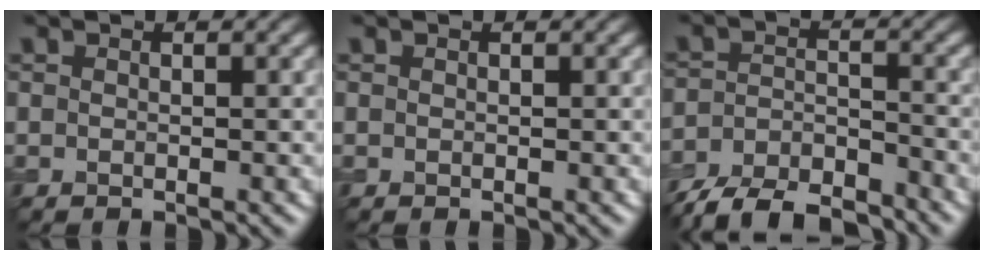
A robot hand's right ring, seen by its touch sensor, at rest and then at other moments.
{"total": 0.0}
{"total": 7.6, "force": [-6.8, 2.1, 2.8], "torque": [-0.052, -0.014, -0.126]}